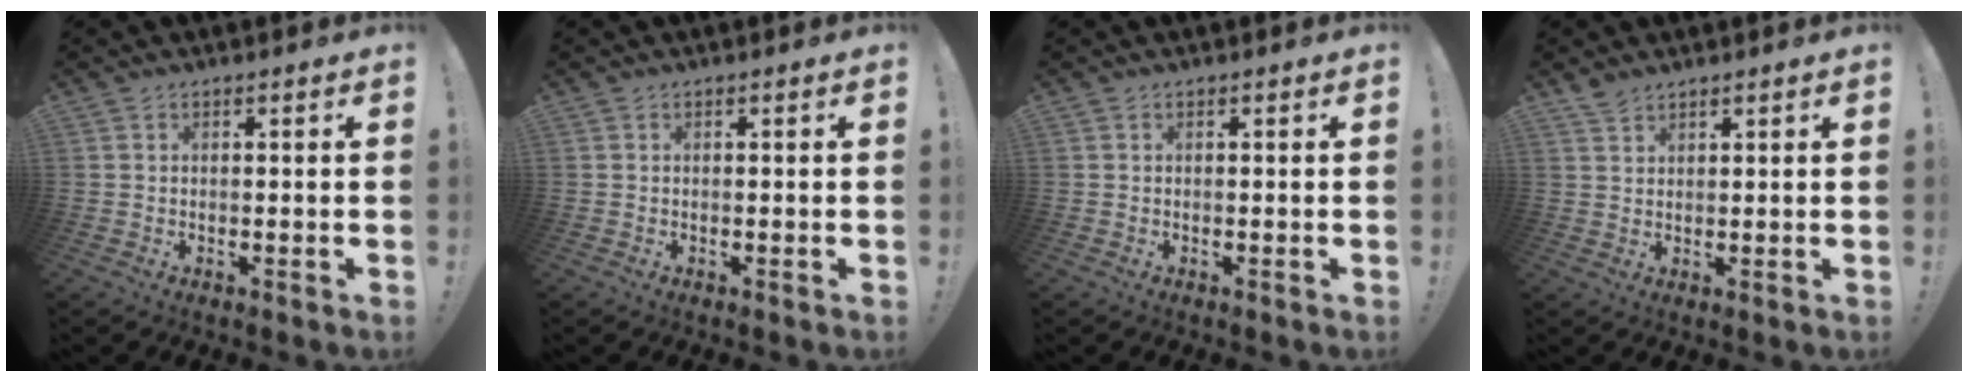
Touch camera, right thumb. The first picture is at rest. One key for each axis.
{"total": 0.0}
{"total": 0.0}
{"total": 3.0, "fx": 2.6, "fy": 1.2, "fz": 1.0, "tx": -0.016, "ty": -0.016, "tz": 0.048}